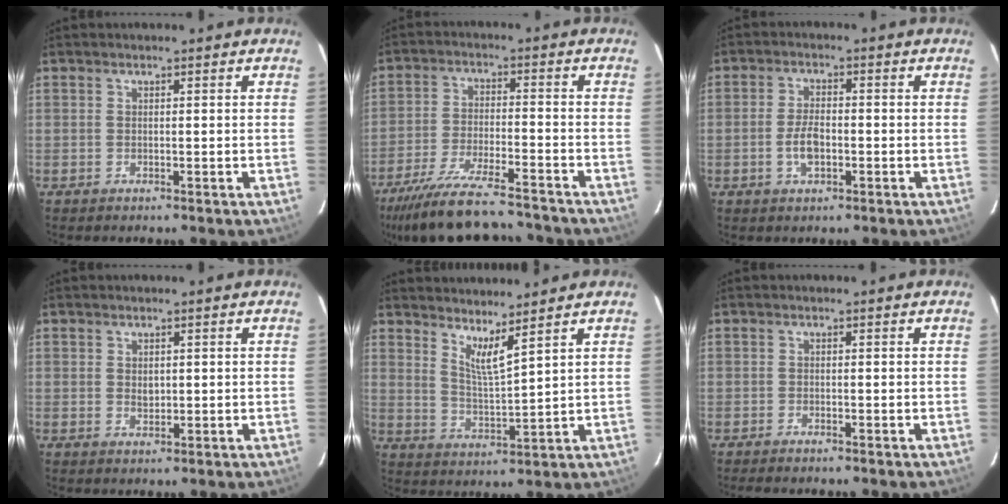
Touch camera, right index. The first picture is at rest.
{"total": 19.7, "force": [-17.3, 3.2, 8.8], "torque": [-0.182, -0.033, -0.272]}
{"total": 4.6, "force": [-1.5, 2.3, 3.8], "torque": [-0.077, 0.000, -0.024]}
{"total": 1.7, "force": [0.2, 1.4, 1.0], "torque": [-0.014, -0.001, 0.006]}
{"total": 5.5, "force": [4.4, -0.1, 3.4], "torque": [-0.062, -0.013, 0.079]}
{"total": 1.7, "force": [-1.5, 0.2, 0.7], "torque": [-0.023, -0.005, -0.028]}